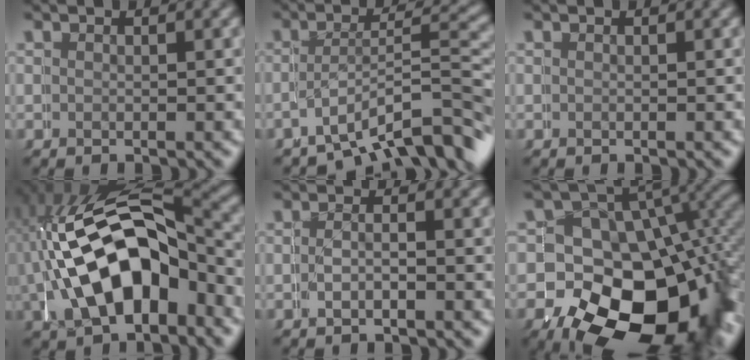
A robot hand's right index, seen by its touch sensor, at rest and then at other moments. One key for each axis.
{"total": 5.2, "fx": -3.7, "fy": 1.2, "fz": 3.5, "tx": -0.041, "ty": -0.014, "tz": -0.051}
{"total": 0.0}
{"total": 12.6, "fx": 0.0, "fy": 8.2, "fz": 9.6, "tx": -0.191, "ty": -0.011, "tz": 0.010}
{"total": 0.7, "fx": -0.1, "fy": -0.2, "fz": -0.7, "tx": 0.017, "ty": 0.004, "tz": -0.005}
{"total": 19.9, "fx": -6.8, "fy": 14.5, "fz": 11.9, "tx": -0.189, "ty": -0.089, "tz": -0.075}